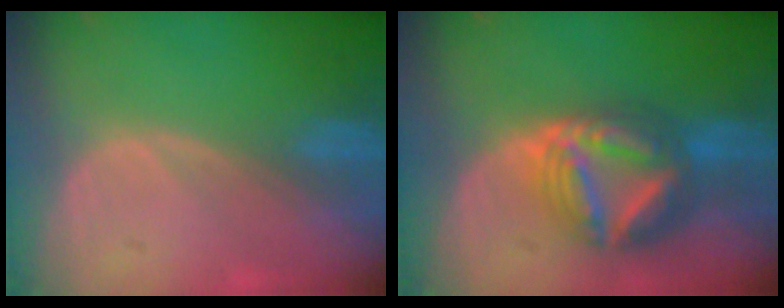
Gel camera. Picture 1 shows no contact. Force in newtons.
{"total": 9.1, "press": 9.1, "slide": 0.9}